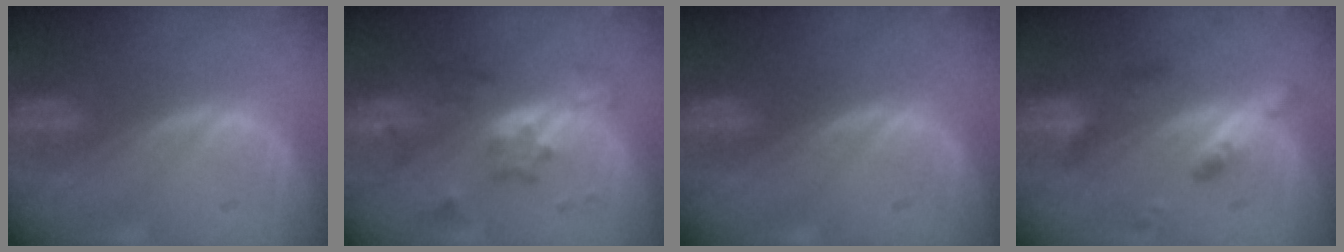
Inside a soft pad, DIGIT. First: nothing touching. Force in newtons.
{"total": 7.2, "press": 6.5, "slide": 3.1}
{"total": 0.0}
{"total": 5.6, "press": 4.9, "slide": 2.7}